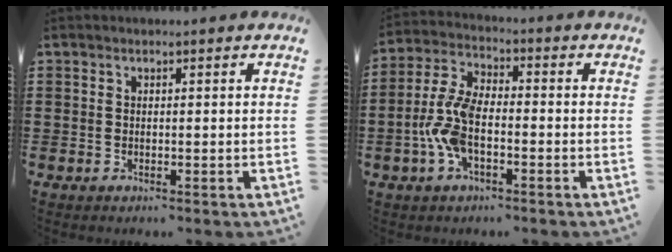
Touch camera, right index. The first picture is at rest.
{"total": 8.4, "force": [-2.2, 4.0, 7.1], "torque": [-0.176, -0.007, -0.049]}